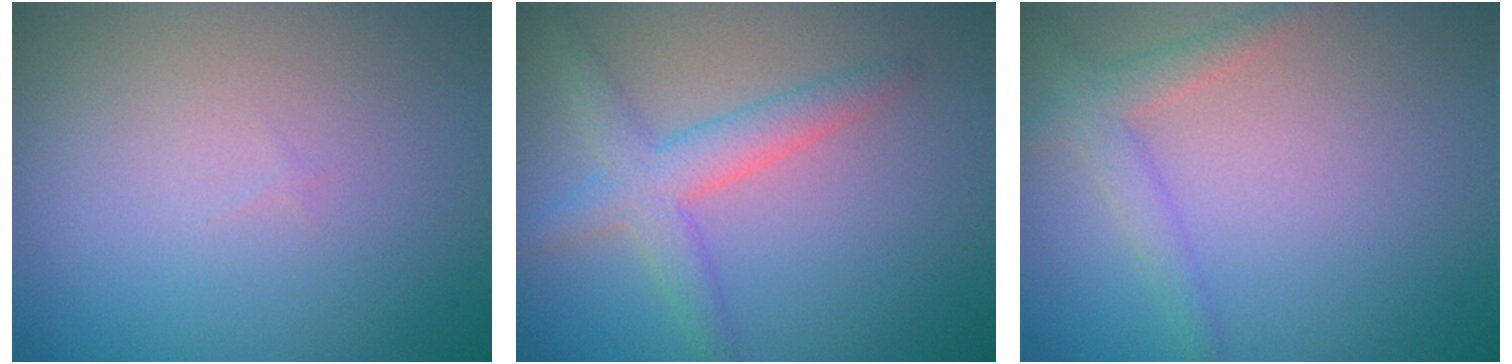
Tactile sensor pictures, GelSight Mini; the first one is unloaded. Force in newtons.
{"total": 3.5, "press": 3.4, "slide": 0.3}
{"total": 2.3, "press": 2.3, "slide": 0.1}